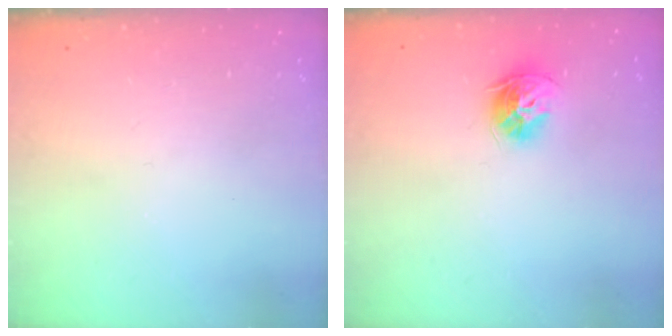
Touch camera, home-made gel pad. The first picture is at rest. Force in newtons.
{"total": 9.6, "press": 9.6, "slide": 0.9}